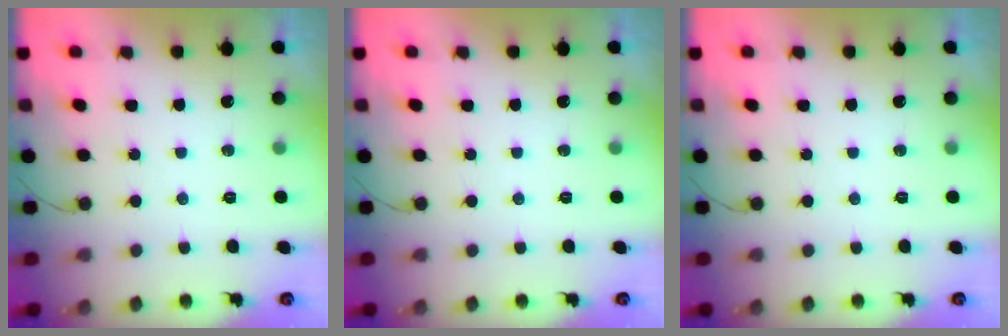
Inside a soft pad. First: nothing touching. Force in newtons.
{"total": 0.0}
{"total": 0.0}